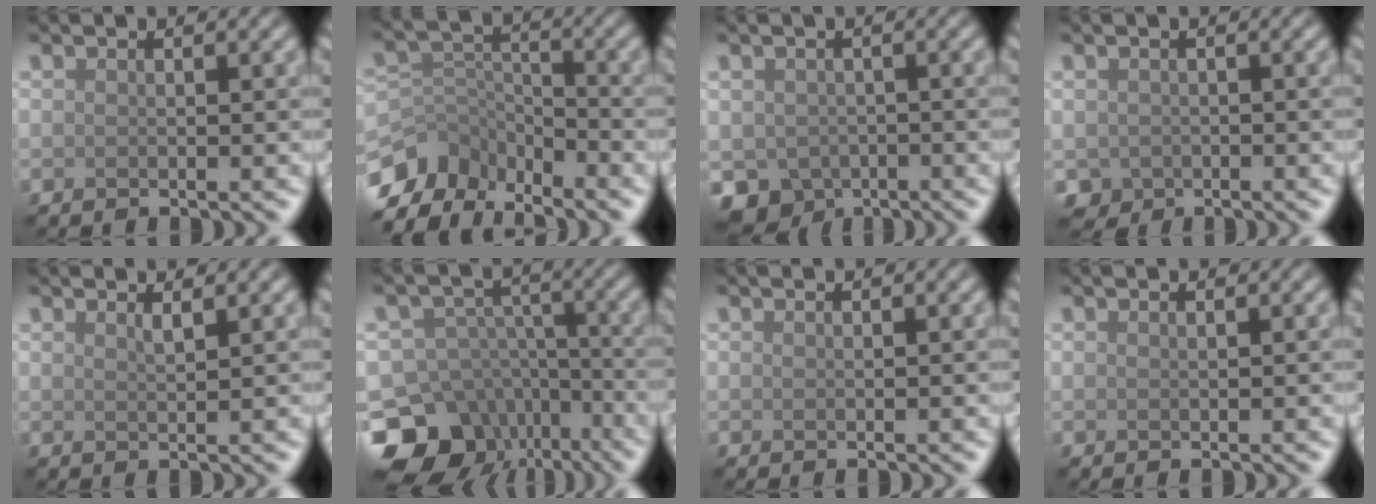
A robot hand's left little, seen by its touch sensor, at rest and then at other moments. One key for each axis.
{"total": 6.5, "fx": -5.0, "fy": 3.5, "fz": 2.3, "tx": -0.047, "ty": -0.009, "tz": -0.100}
{"total": 5.0, "fx": -2.6, "fy": 3.9, "fz": 1.8, "tx": -0.036, "ty": -0.028, "tz": -0.038}
{"total": 1.9, "fx": -0.9, "fy": 1.6, "fz": 0.3, "tx": -0.002, "ty": -0.011, "tz": -0.018}
{"total": 0.9, "fx": 0.7, "fy": 0.2, "fz": 0.5, "tx": -0.002, "ty": -0.001, "tz": 0.012}
{"total": 14.4, "fx": -9.2, "fy": 10.2, "fz": 4.4, "tx": -0.095, "ty": -0.016, "tz": -0.130}
{"total": 0.0}
{"total": 0.0}